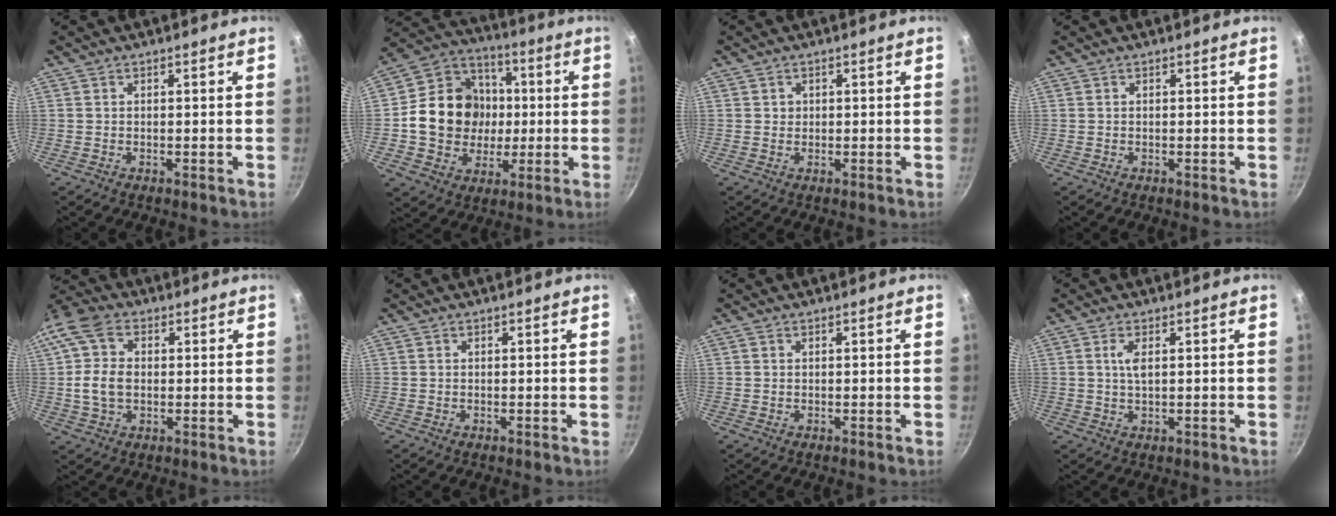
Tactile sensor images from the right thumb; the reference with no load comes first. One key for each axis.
{"total": 17.5, "fx": 0.0, "fy": 15.5, "fz": 8.3, "tx": -0.110, "ty": 0.028, "tz": -0.001}
{"total": 1.0, "fx": 0.3, "fy": 0.9, "fz": 0.2, "tx": 0.005, "ty": 0.002, "tz": 0.003}
{"total": 0.0}
{"total": 11.1, "fx": 0.9, "fy": 8.0, "fz": 7.7, "tx": -0.147, "ty": 0.012, "tz": 0.005}
{"total": 0.0}
{"total": 0.0}
{"total": 2.8, "fx": 0.6, "fy": 1.1, "fz": 2.5, "tx": -0.048, "ty": -0.001, "tz": 0.013}